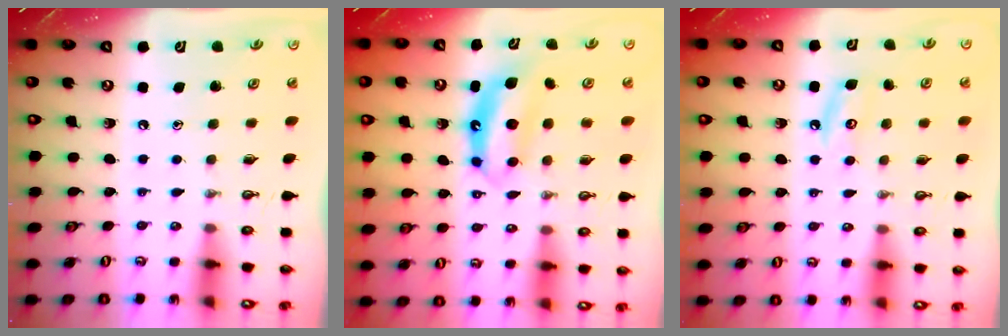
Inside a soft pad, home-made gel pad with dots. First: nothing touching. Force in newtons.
{"total": 7.4, "press": 7.4, "slide": 0.5}
{"total": 6.5, "press": 6.5, "slide": 0.3}